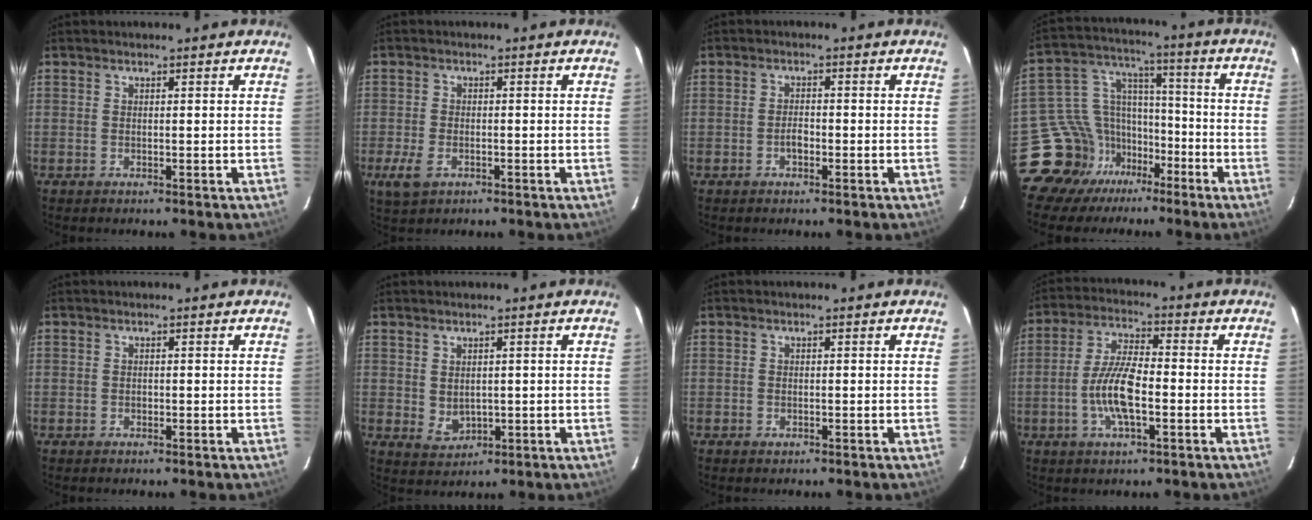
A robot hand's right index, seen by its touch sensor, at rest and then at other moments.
{"total": 4.8, "force": [-2.3, 2.9, 3.1], "torque": [-0.076, -0.009, -0.041]}
{"total": 2.0, "force": [-0.9, 1.1, 1.3], "torque": [-0.026, 0.004, -0.016]}
{"total": 13.2, "force": [-8.6, 9.8, 1.7], "torque": [-0.057, 0.068, -0.147]}
{"total": 0.5, "force": [-0.2, 0.5, 0.1], "torque": [0.000, 0.001, -0.003]}
{"total": 3.4, "force": [0.4, 2.8, 1.9], "torque": [-0.033, -0.001, 0.018]}
{"total": 1.0, "force": [-0.6, 0.8, 0.3], "torque": [-0.005, -0.001, -0.008]}
{"total": 9.4, "force": [-2.6, 3.0, 8.5], "torque": [-0.174, 0.004, -0.052]}